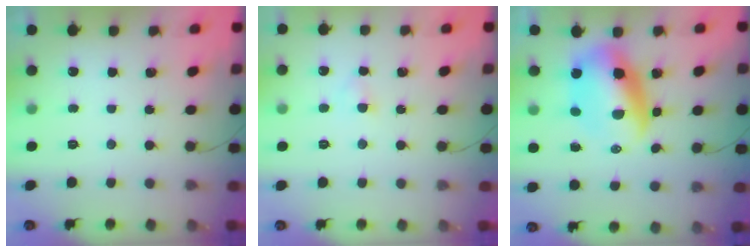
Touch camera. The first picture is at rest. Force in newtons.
{"total": 2.7, "press": 2.5, "slide": 0.9}
{"total": 11.7, "press": 11.4, "slide": 3.0}